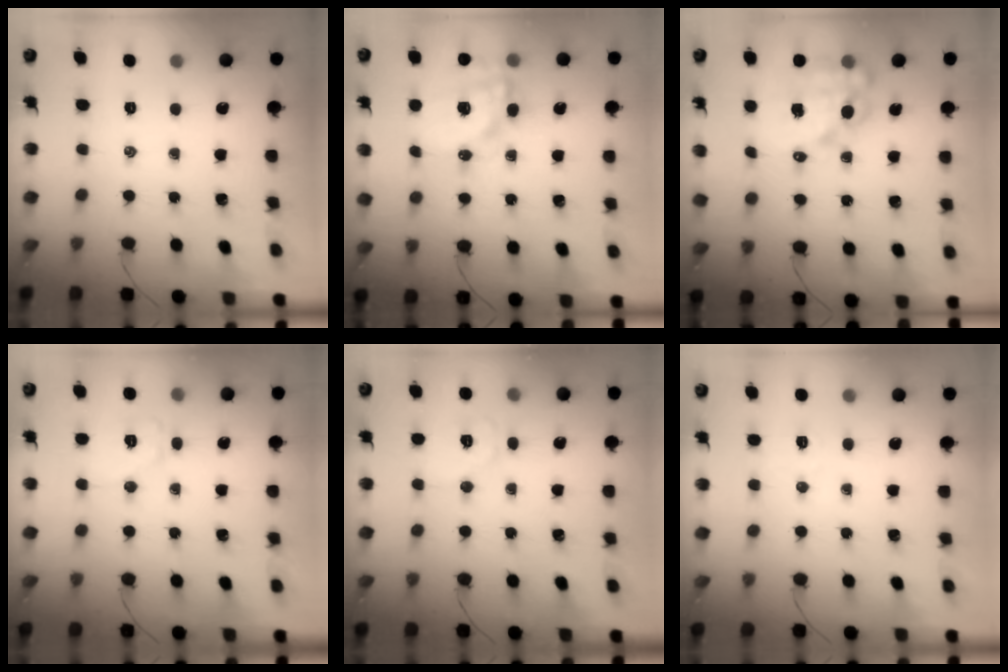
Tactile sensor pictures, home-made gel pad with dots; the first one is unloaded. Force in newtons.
{"total": 14.8, "press": 14.5, "slide": 3.3}
{"total": 13.5, "press": 13.2, "slide": 3.0}
{"total": 7.4, "press": 7.4, "slide": 0.4}
{"total": 7.6, "press": 7.5, "slide": 1.0}
{"total": 3.9, "press": 3.8, "slide": 1.0}